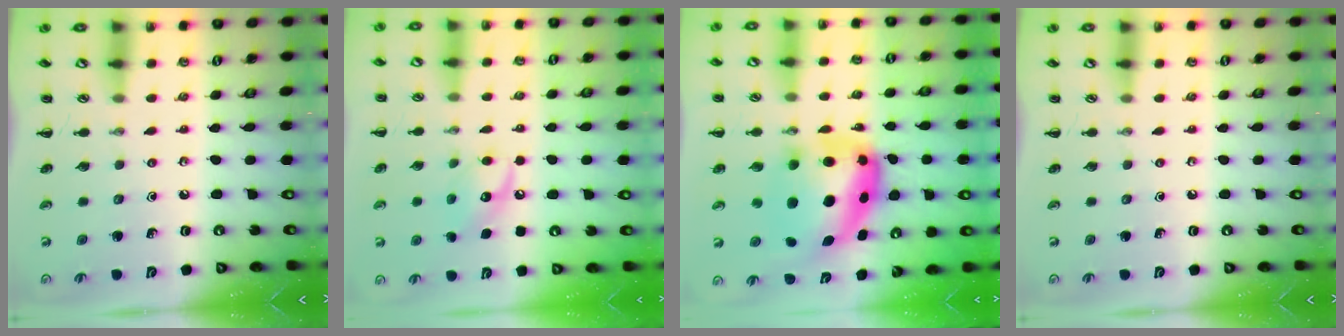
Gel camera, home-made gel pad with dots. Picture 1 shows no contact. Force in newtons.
{"total": 9.6, "press": 9.6, "slide": 0.4}
{"total": 10.7, "press": 10.4, "slide": 2.5}
{"total": 0.0}